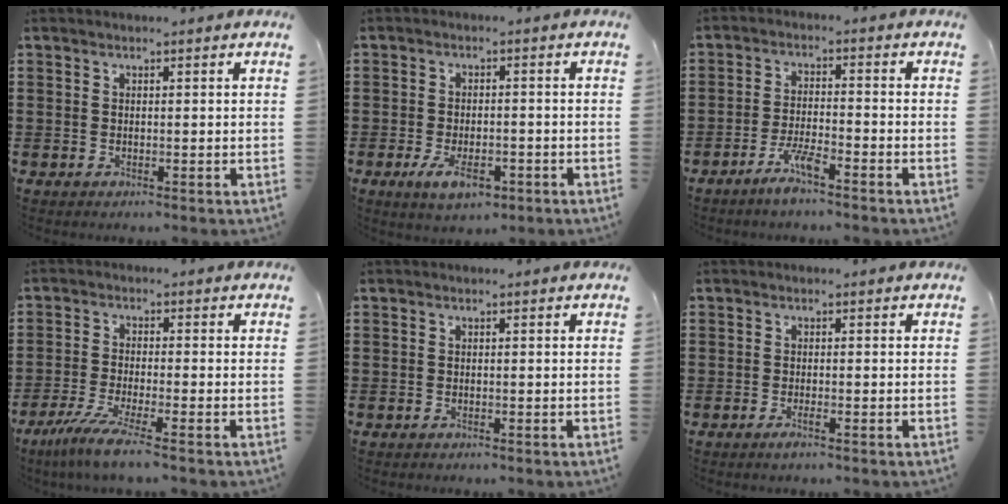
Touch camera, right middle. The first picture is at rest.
{"total": 4.8, "force": [-2.7, 2.2, 3.3], "torque": [-0.065, 0.000, -0.052]}
{"total": 4.5, "force": [-3.3, 0.5, 2.9], "torque": [-0.064, 0.002, -0.064]}
{"total": 5.8, "force": [-4.5, 0.1, 3.7], "torque": [-0.087, -0.022, -0.089]}
{"total": 0.6, "force": [-0.5, 0.2, 0.0], "torque": [-0.001, 0.000, -0.011]}
{"total": 1.3, "force": [-0.8, 0.1, 1.0], "torque": [-0.018, -0.004, -0.014]}